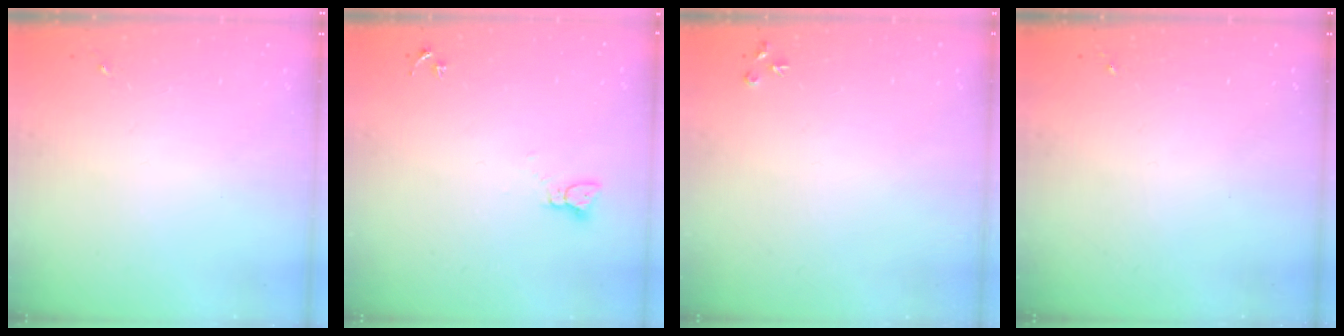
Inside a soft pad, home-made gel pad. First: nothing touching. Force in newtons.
{"total": 2.3, "press": 2.3, "slide": 0.3}
{"total": 3.5, "press": 3.5, "slide": 0.4}
{"total": 0.0}